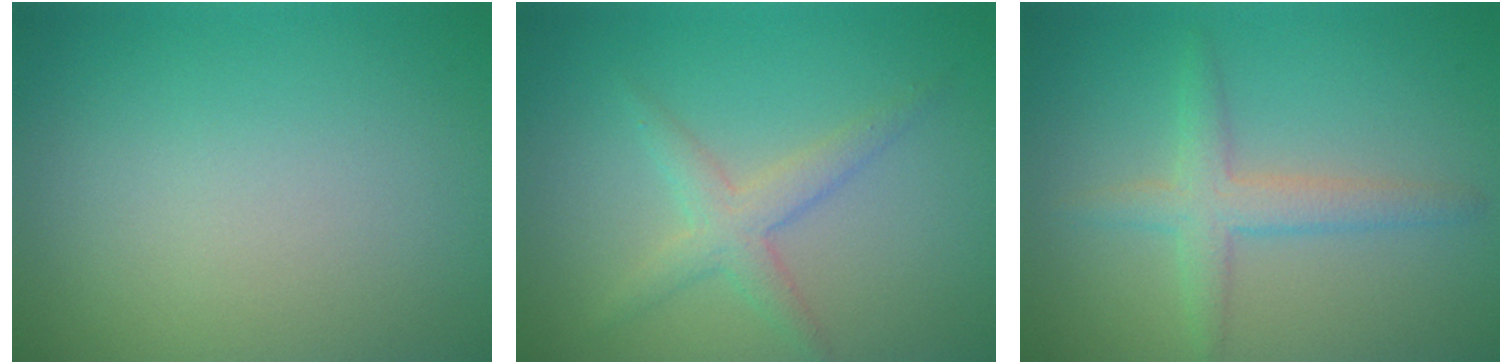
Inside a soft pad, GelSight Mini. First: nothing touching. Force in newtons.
{"total": 2.5, "press": 2.5, "slide": 0.2}
{"total": 2.7, "press": 2.7, "slide": 0.2}